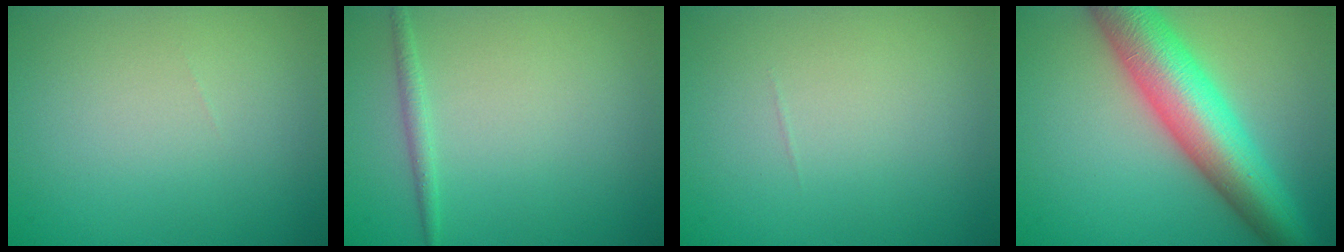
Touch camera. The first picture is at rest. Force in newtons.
{"total": 1.1, "press": 1.1, "slide": 0.1}
{"total": 0.0}
{"total": 9.9, "press": 9.9, "slide": 0.3}